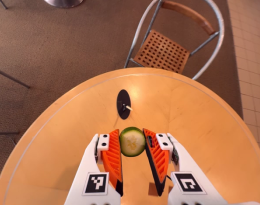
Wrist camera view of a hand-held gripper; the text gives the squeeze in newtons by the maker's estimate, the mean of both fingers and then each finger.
{"total": 7.0, "left": 7.1, "right": 6.8}